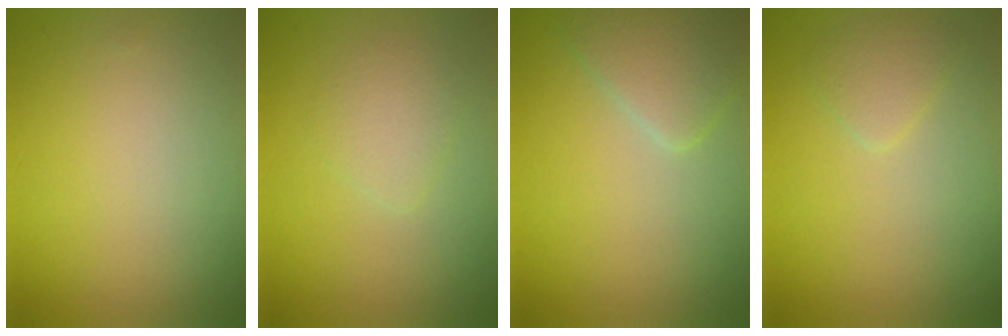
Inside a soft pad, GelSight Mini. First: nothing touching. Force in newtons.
{"total": 1.8, "press": 1.8, "slide": 0.1}
{"total": 2.8, "press": 2.8, "slide": 0.1}
{"total": 1.4, "press": 1.4, "slide": 0.0}